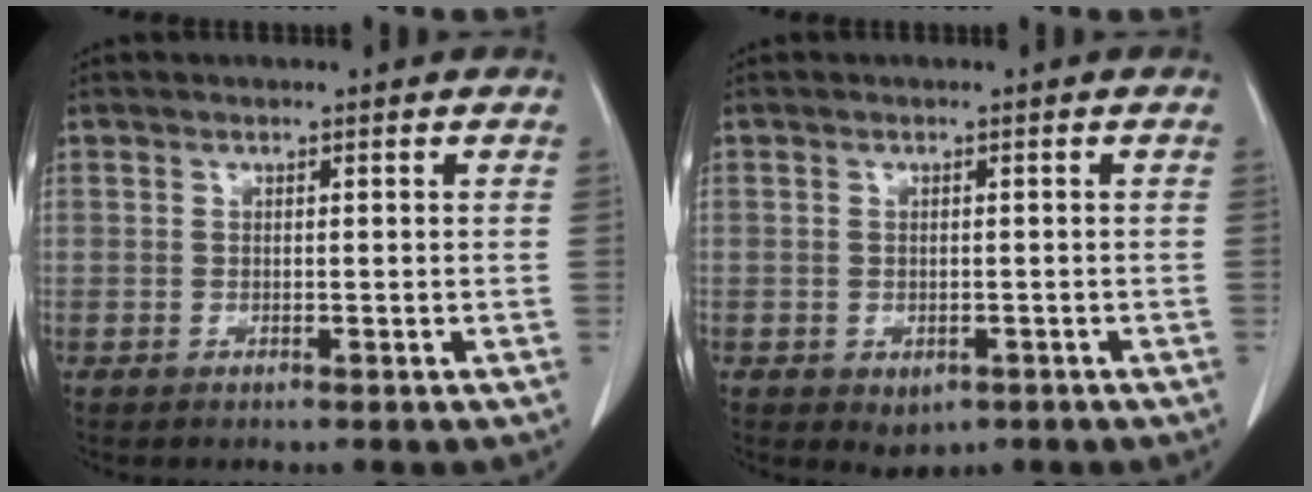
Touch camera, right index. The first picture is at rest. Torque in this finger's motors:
{"motor_torque": [0.68, -0.76, 0.03, 0.00]}